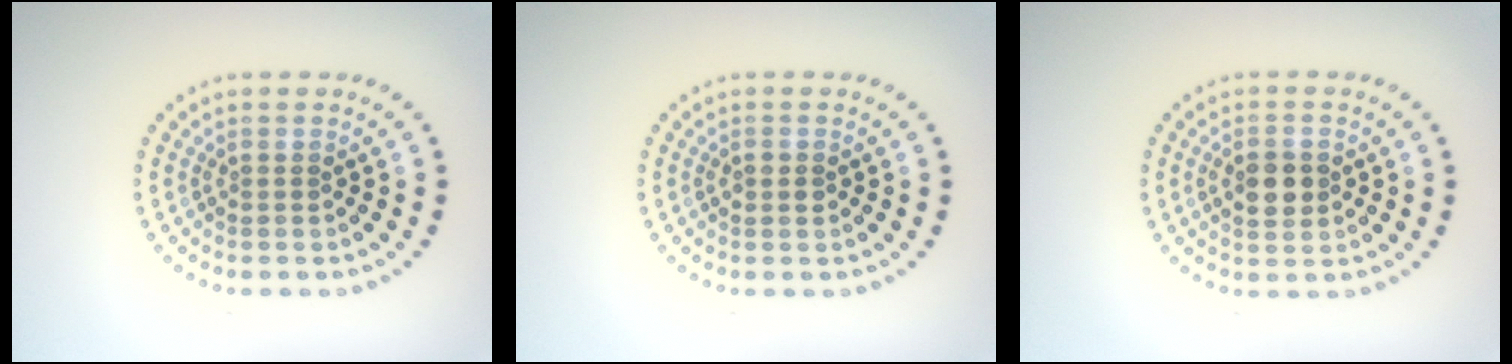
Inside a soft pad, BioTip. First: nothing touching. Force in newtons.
{"total": 1.3, "press": 1.3, "slide": 0.1}
{"total": 3.3, "press": 3.3, "slide": 0.1}